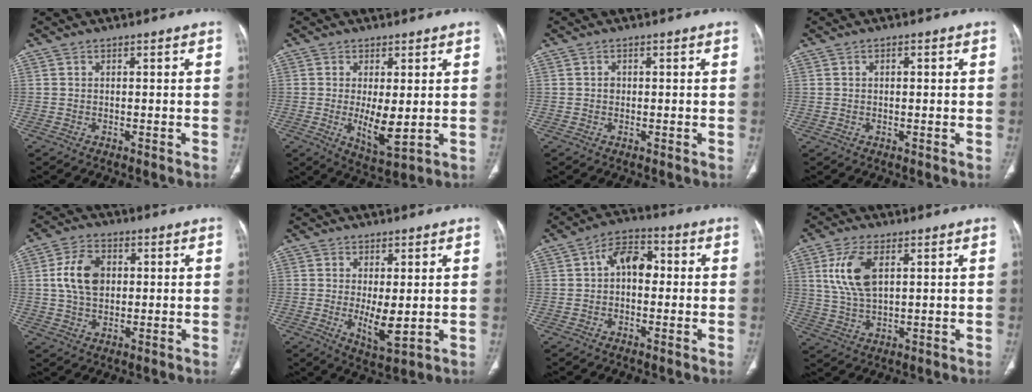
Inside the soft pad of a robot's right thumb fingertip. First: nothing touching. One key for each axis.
{"total": 7.2, "fx": -0.3, "fy": 2.7, "fz": 6.7, "tx": -0.110, "ty": -0.021, "tz": 0.005}
{"total": 0.9, "fx": 0.0, "fy": 0.8, "fz": 0.4, "tx": -0.002, "ty": 0.003, "tz": -0.001}
{"total": 1.1, "fx": 0.2, "fy": 0.5, "fz": 0.9, "tx": -0.012, "ty": 0.004, "tz": 0.003}
{"total": 8.9, "fx": 1.4, "fy": 6.1, "fz": 6.2, "tx": -0.102, "ty": 0.003, "tz": 0.025}
{"total": 6.2, "fx": -0.2, "fy": 2.4, "fz": 5.8, "tx": -0.094, "ty": -0.020, "tz": 0.007}
{"total": 7.2, "fx": 0.5, "fy": 4.8, "fz": 5.4, "tx": -0.066, "ty": 0.026, "tz": -0.003}
{"total": 9.5, "fx": 3.0, "fy": 4.7, "fz": 7.6, "tx": -0.160, "ty": -0.006, "tz": 0.062}